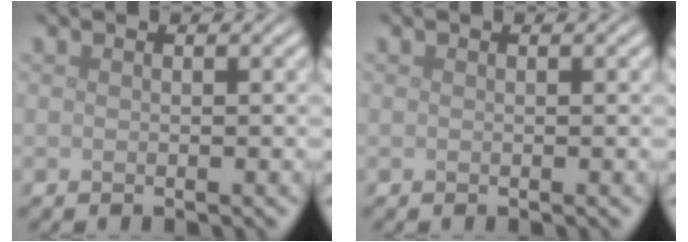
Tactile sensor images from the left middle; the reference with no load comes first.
{"total": 0.0}